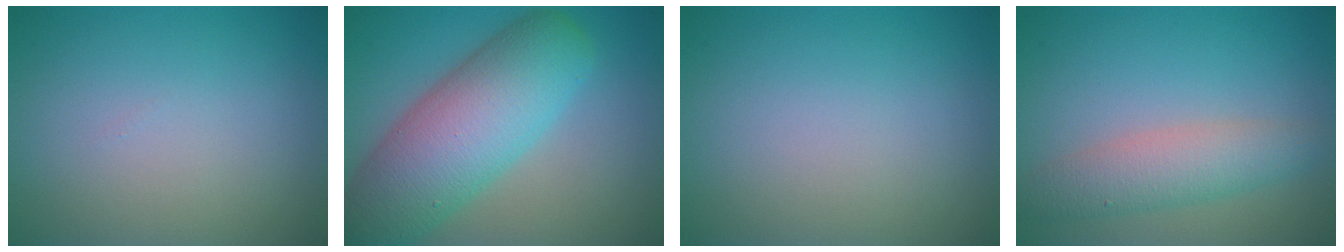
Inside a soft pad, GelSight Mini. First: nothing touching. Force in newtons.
{"total": 10.5, "press": 10.5, "slide": 0.4}
{"total": 0.0}
{"total": 4.0, "press": 4.0, "slide": 0.1}